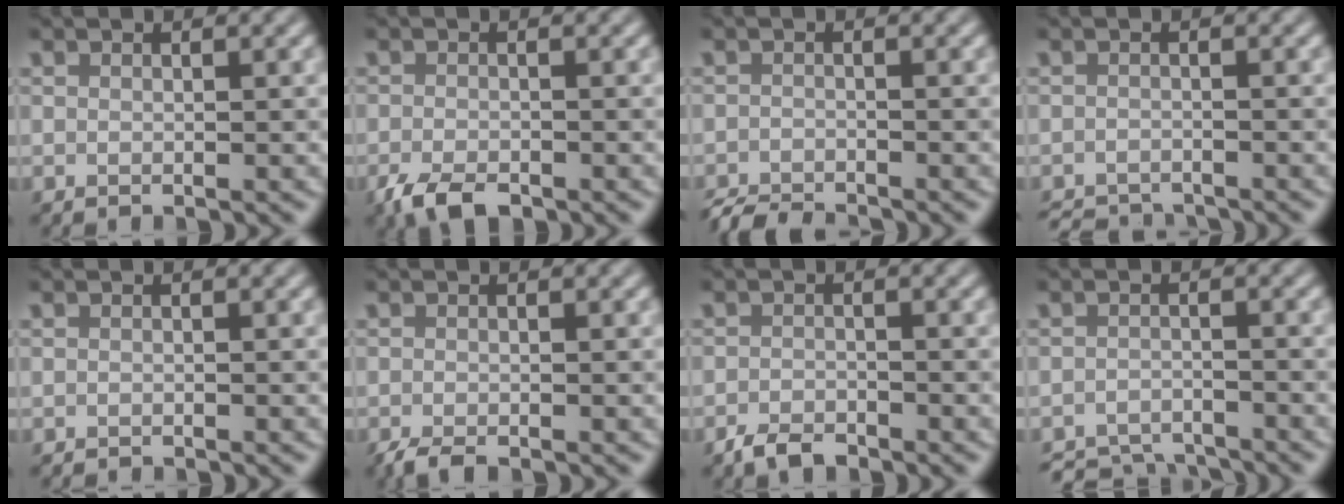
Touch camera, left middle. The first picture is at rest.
{"total": 3.1, "force": [-2.0, 1.3, 1.9], "torque": [-0.037, -0.005, -0.041]}
{"total": 2.9, "force": [-2.8, 0.3, 0.6], "torque": [-0.008, -0.008, -0.056]}
{"total": 3.2, "force": [-3.1, 0.5, 0.5], "torque": [-0.006, -0.009, -0.053]}
{"total": 0.7, "force": [-0.7, 0.1, 0.1], "torque": [0.002, -0.004, -0.012]}
{"total": 1.8, "force": [-1.5, 0.3, 0.9], "torque": [-0.016, -0.005, -0.029]}
{"total": 1.9, "force": [-1.6, 0.7, 0.8], "torque": [-0.014, 0.002, -0.034]}
{"total": 4.7, "force": [-4.6, 0.9, 0.8], "torque": [-0.012, -0.011, -0.077]}